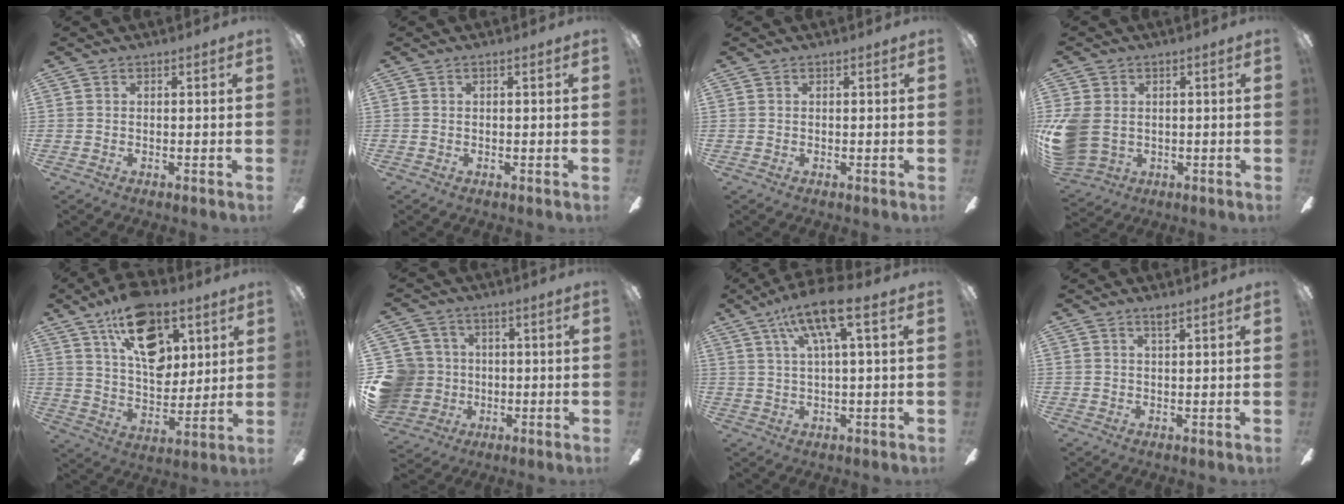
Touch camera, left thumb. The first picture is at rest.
{"total": 0.0}
{"total": 0.0}
{"total": 11.1, "force": [-0.1, 8.7, 7.0], "torque": [-0.181, 0.005, 0.001]}
{"total": 19.5, "force": [10.0, 11.7, 12.0], "torque": [-0.176, -0.038, 0.179]}
{"total": 11.9, "force": [-0.9, 11.4, 3.4], "torque": [-0.109, 0.018, -0.007]}
{"total": 11.5, "force": [5.3, 2.6, 9.9], "torque": [-0.173, -0.011, 0.092]}
{"total": 1.7, "force": [1.5, 0.1, 0.8], "torque": [-0.020, -0.001, 0.028]}